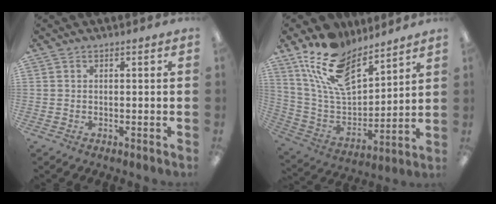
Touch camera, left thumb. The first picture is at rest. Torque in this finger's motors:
{"motor_torque": [0.56, 0.04, 1.40, -1.37, 0.49]}